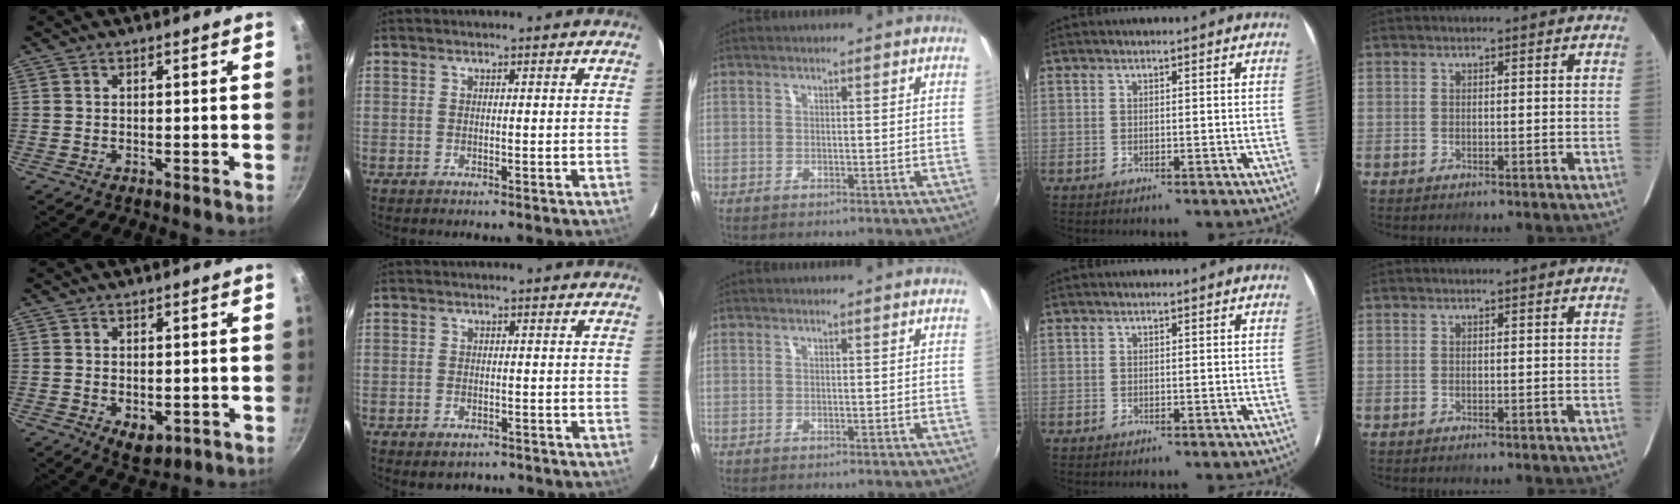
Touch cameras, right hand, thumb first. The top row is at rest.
{"thumb": {"total": 4.9, "force": [-1.1, 3.1, 3.6], "torque": [-0.046, -0.007, -0.007]}, "index": {"total": 2.8, "force": [-1.9, 1.7, 1.3], "torque": [-0.025, -0.005, -0.025]}}